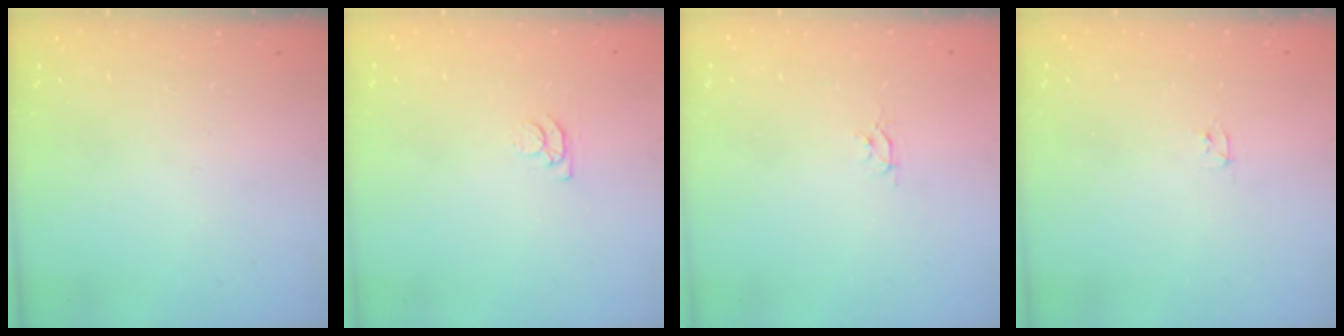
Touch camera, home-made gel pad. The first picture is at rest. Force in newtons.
{"total": 4.3, "press": 4.2, "slide": 0.5}
{"total": 2.6, "press": 2.6, "slide": 0.3}
{"total": 2.4, "press": 2.3, "slide": 0.4}